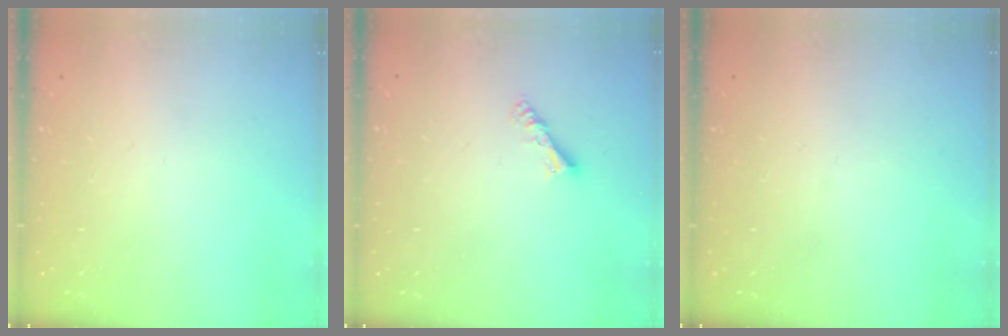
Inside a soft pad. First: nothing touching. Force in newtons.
{"total": 5.2, "press": 5.1, "slide": 0.5}
{"total": 0.0}